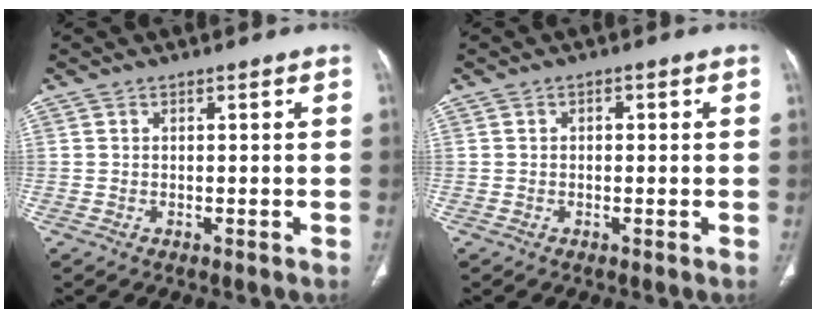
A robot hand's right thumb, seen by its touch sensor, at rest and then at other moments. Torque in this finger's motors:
{"motor_torque": [-0.04, -0.18, -0.28, 0.00, 0.03]}